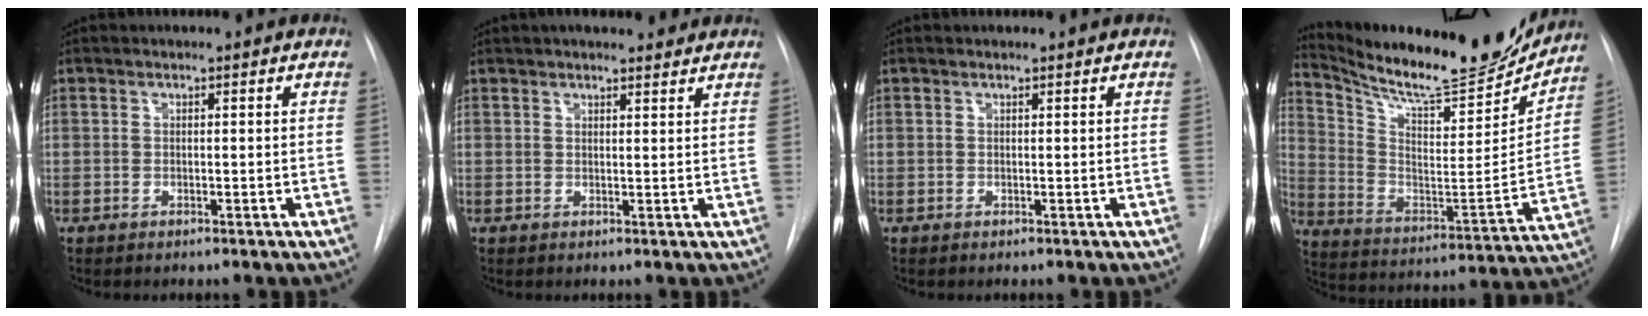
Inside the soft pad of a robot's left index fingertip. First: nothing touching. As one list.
[{"total": 7.4, "force": [6.5, 1.6, 3.3], "torque": [-0.045, 0.016, 0.082]}, {"total": 0.6, "force": [0.6, -0.1, 0.0], "torque": [-0.006, 0.001, 0.010]}, {"total": 24.0, "force": [21.7, 3.5, 9.8], "torque": [-0.169, -0.057, 0.325]}]